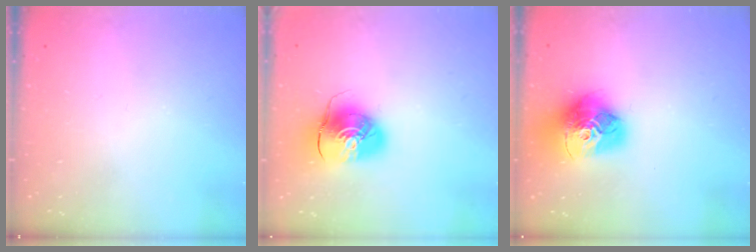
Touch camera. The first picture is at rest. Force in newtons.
{"total": 9.4, "press": 9.3, "slide": 1.3}
{"total": 18.4, "press": 18.3, "slide": 2.0}